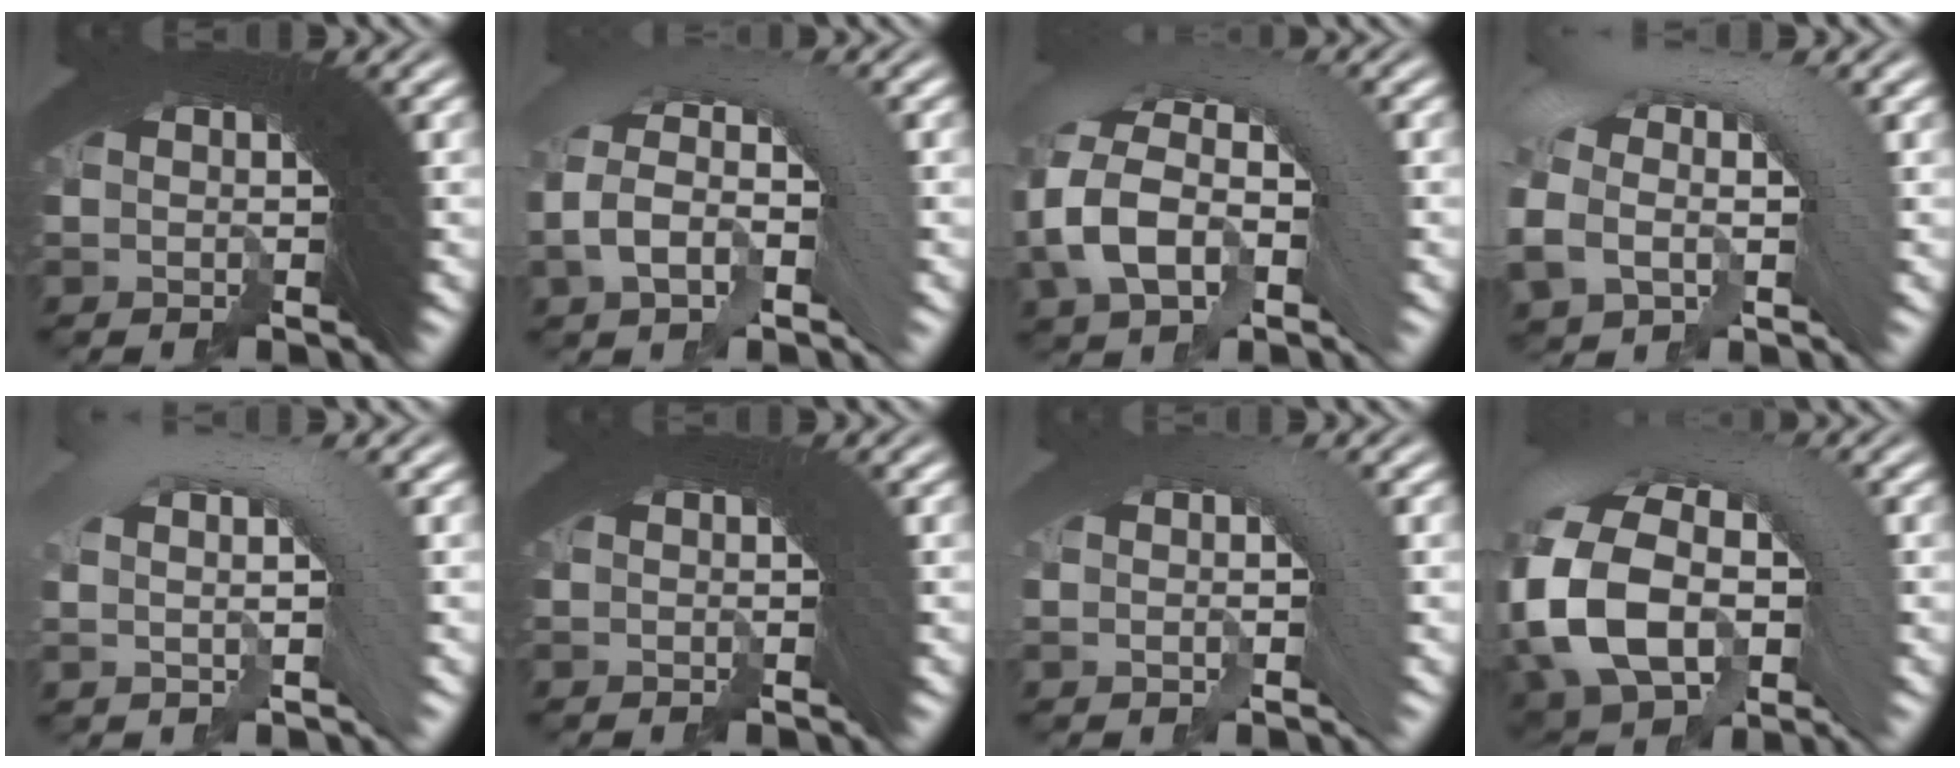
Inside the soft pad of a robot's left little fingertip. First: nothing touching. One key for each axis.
{"total": 5.2, "fx": -0.2, "fy": 2.9, "fz": 4.3, "tx": -0.051, "ty": 0.027, "tz": -0.013}
{"total": 7.4, "fx": 0.1, "fy": 4.7, "fz": 5.7, "tx": -0.089, "ty": 0.021, "tz": -0.005}
{"total": 4.3, "fx": 0.4, "fy": 2.1, "fz": 3.8, "tx": -0.057, "ty": 0.018, "tz": 0.002}
{"total": 4.3, "fx": 1.1, "fy": 1.1, "fz": 3.9, "tx": -0.035, "ty": 0.037, "tz": 0.008}
{"total": 0.6, "fx": -0.1, "fy": 0.0, "fz": 0.6, "tx": -0.001, "ty": 0.007, "tz": -0.003}
{"total": 2.3, "fx": -0.1, "fy": 0.5, "fz": 2.3, "tx": -0.011, "ty": 0.021, "tz": -0.007}
{"total": 10.1, "fx": 0.0, "fy": 6.8, "fz": 7.5, "tx": -0.141, "ty": -0.006, "tz": 0.002}